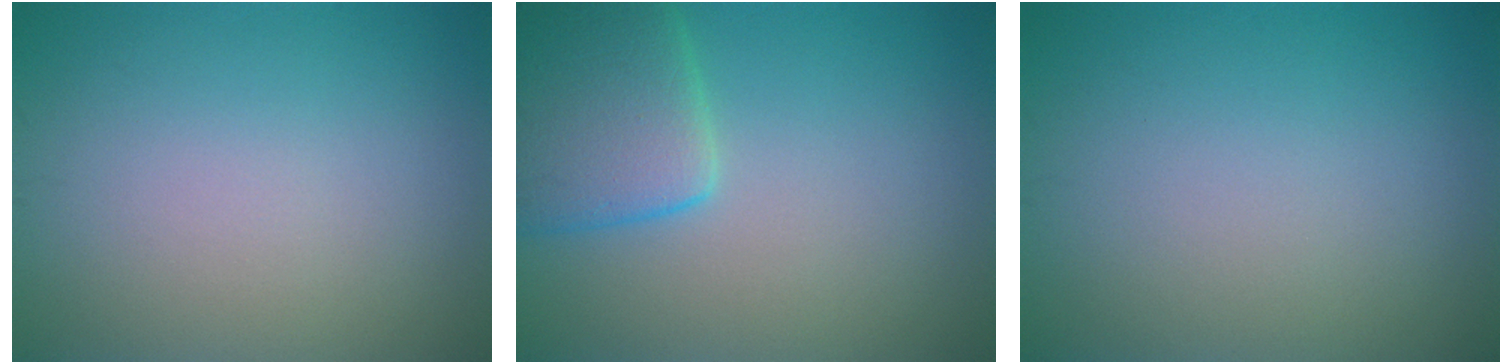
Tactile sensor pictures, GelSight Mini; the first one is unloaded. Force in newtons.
{"total": 5.5, "press": 5.5, "slide": 0.2}
{"total": 0.0}